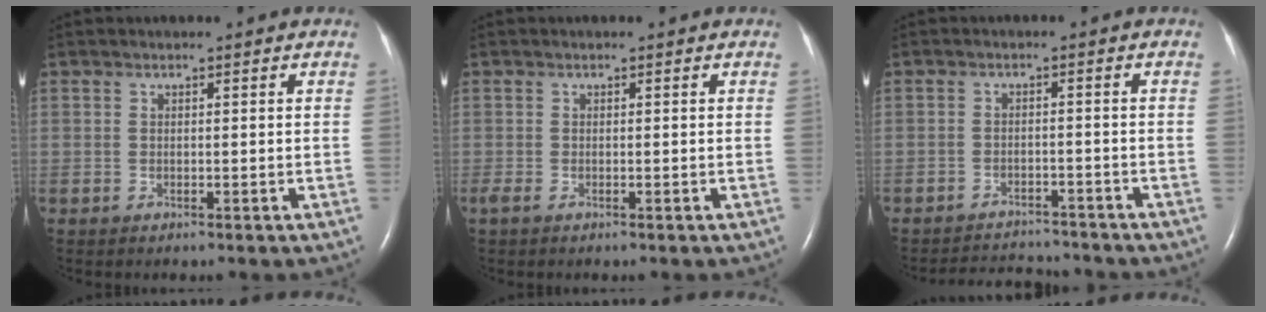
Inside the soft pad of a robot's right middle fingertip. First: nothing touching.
{"total": 0.5, "force": [-0.3, 0.1, 0.4], "torque": [-0.013, -0.003, -0.007]}
{"total": 6.6, "force": [-6.5, 0.9, 0.2], "torque": [-0.008, 0.002, -0.095]}